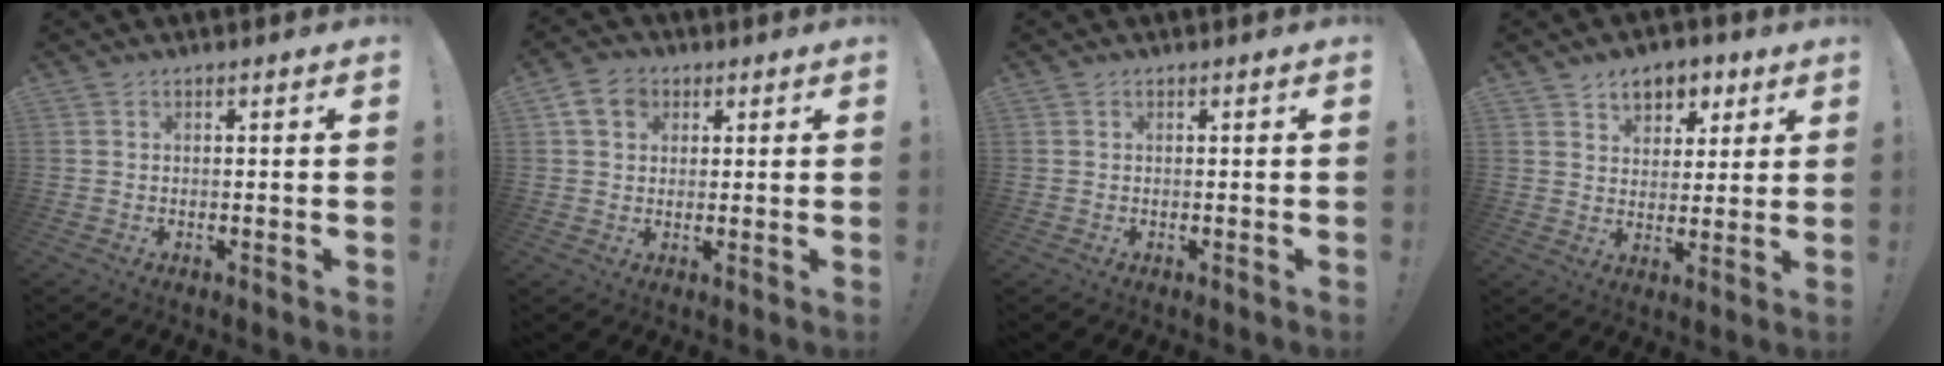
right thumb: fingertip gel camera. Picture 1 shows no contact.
{"total": 6.8, "force": [2.9, 5.3, 3.2], "torque": [-0.051, -0.001, 0.057]}
{"total": 0.0}
{"total": 7.9, "force": [4.7, 5.7, 2.7], "torque": [-0.025, -0.030, 0.086]}